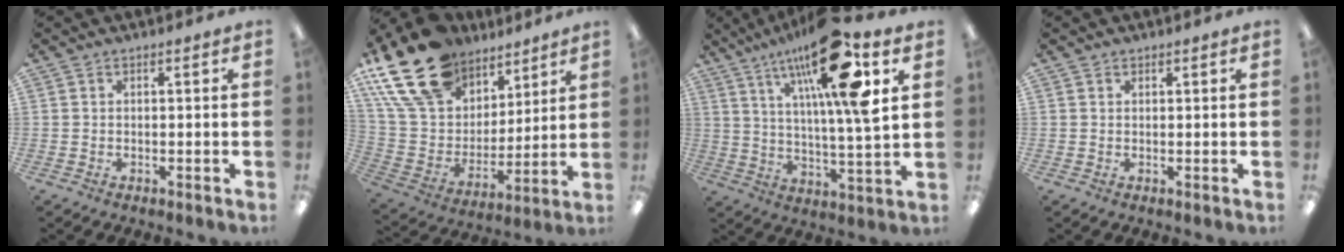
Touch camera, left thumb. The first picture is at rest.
{"total": 23.0, "force": [15.2, 13.9, 10.2], "torque": [-0.209, -0.083, 0.287]}
{"total": 21.5, "force": [11.6, 4.5, 17.5], "torque": [-0.308, -0.043, 0.172]}
{"total": 0.9, "force": [0.7, 0.6, 0.2], "torque": [-0.003, 0.000, 0.014]}